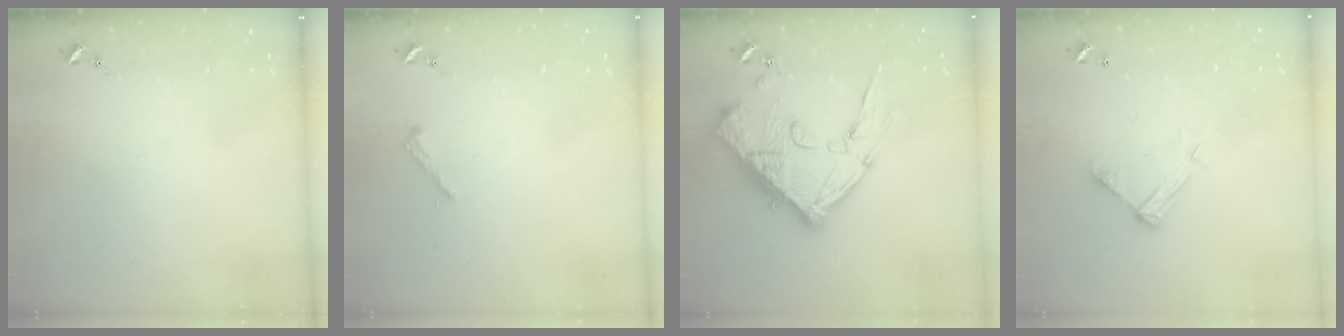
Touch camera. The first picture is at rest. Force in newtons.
{"total": 2.2, "press": 2.2, "slide": 0.3}
{"total": 20.7, "press": 20.6, "slide": 2.2}
{"total": 9.2, "press": 9.2, "slide": 0.1}